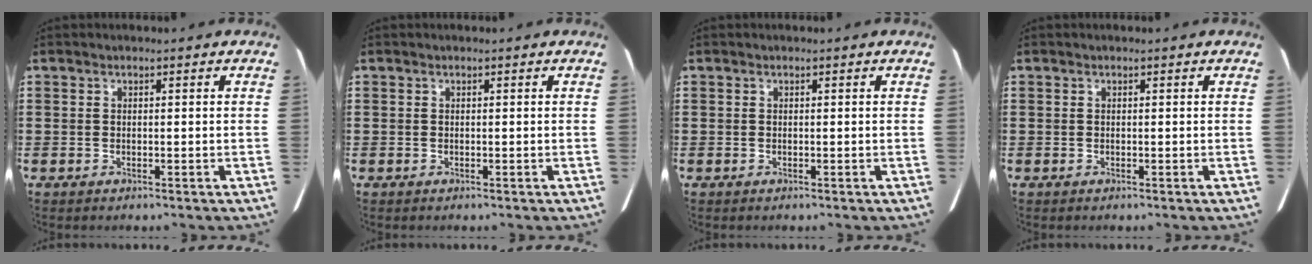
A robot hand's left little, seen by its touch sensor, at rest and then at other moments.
{"total": 0.0}
{"total": 0.0}
{"total": 0.0}